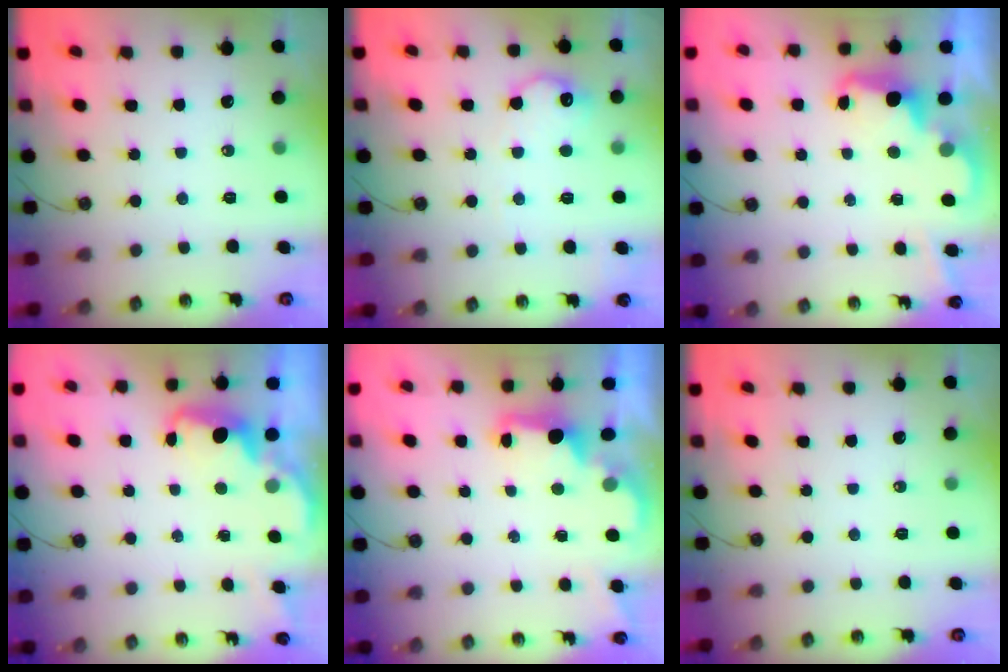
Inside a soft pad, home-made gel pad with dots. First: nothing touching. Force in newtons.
{"total": 12.4, "press": 12.4, "slide": 0.6}
{"total": 2.5, "press": 2.5, "slide": 0.6}
{"total": 2.3, "press": 2.3, "slide": 0.5}
{"total": 2.3, "press": 2.2, "slide": 0.7}
{"total": 0.0}